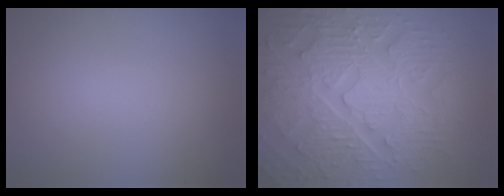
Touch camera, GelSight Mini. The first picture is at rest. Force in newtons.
{"total": 9.3, "press": 6.8, "slide": 6.4}